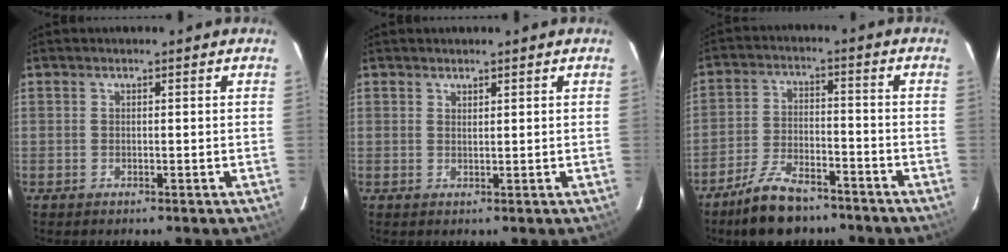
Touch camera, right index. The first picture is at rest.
{"total": 0.8, "force": [0.8, 0.2, 0.2], "torque": [-0.003, 0.001, 0.015]}
{"total": 11.2, "force": [-8.8, 4.4, 5.4], "torque": [-0.121, 0.000, -0.149]}